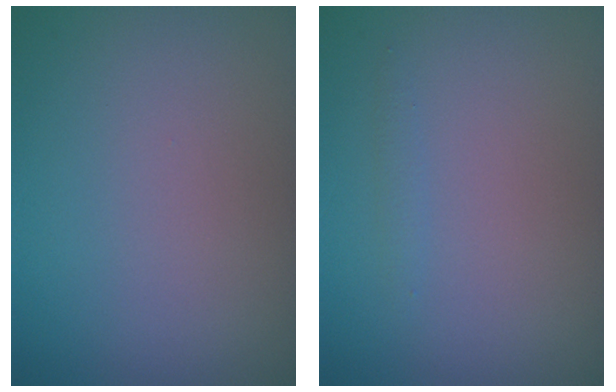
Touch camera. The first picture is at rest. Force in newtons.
{"total": 0.5, "press": 0.5, "slide": 0.0}